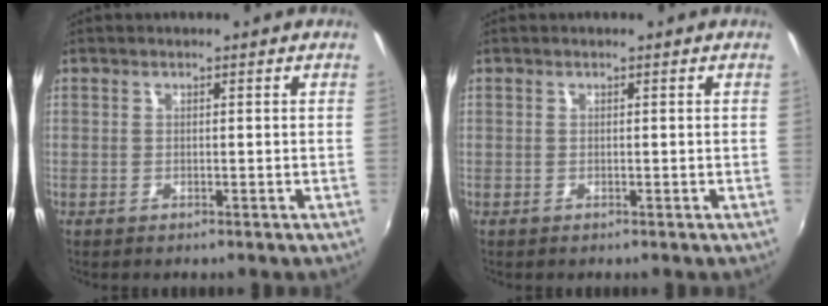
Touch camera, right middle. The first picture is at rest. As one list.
[{"total": 0.0}]